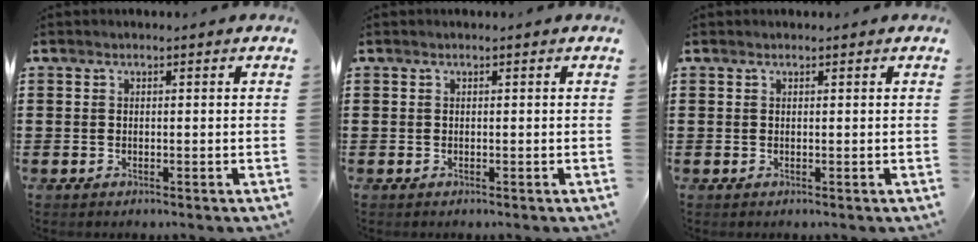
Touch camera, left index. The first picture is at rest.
{"total": 0.0}
{"total": 0.0}